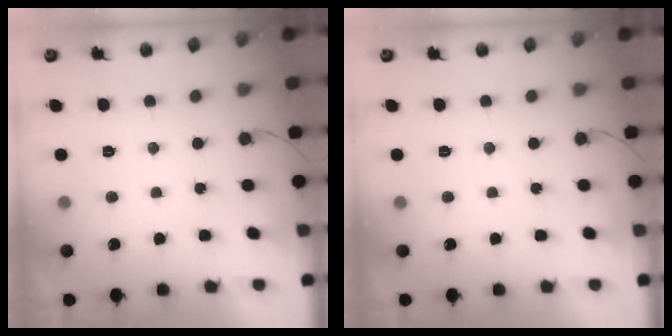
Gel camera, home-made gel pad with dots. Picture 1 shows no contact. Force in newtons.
{"total": 0.0}